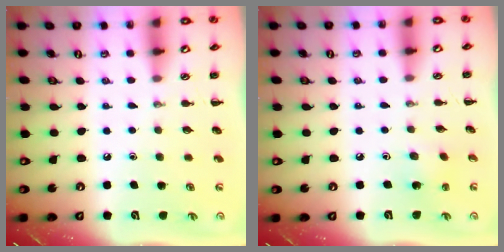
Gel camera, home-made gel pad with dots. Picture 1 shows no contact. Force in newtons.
{"total": 1.8, "press": 1.6, "slide": 0.6}